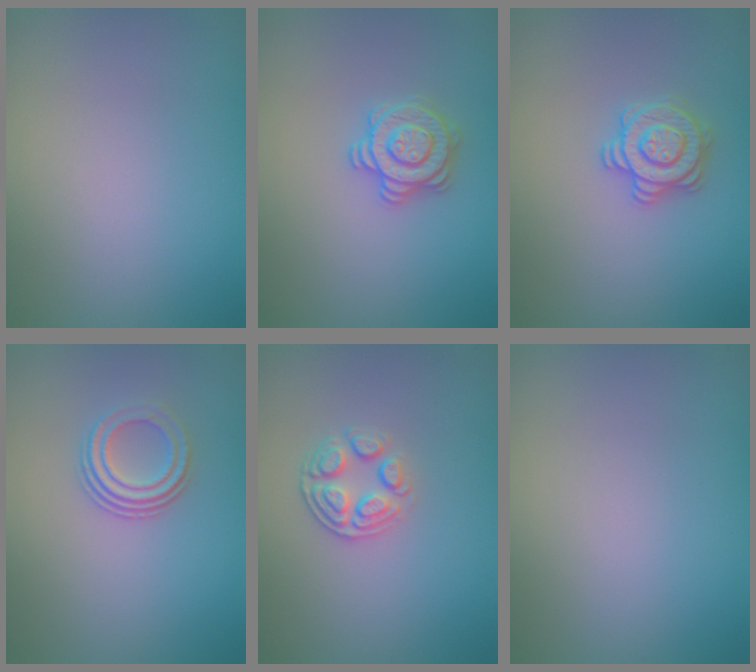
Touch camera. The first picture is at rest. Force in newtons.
{"total": 2.8, "press": 2.7, "slide": 0.5}
{"total": 2.8, "press": 2.7, "slide": 0.5}
{"total": 2.8, "press": 2.1, "slide": 1.9}
{"total": 2.7, "press": 2.3, "slide": 1.4}
{"total": 0.0}